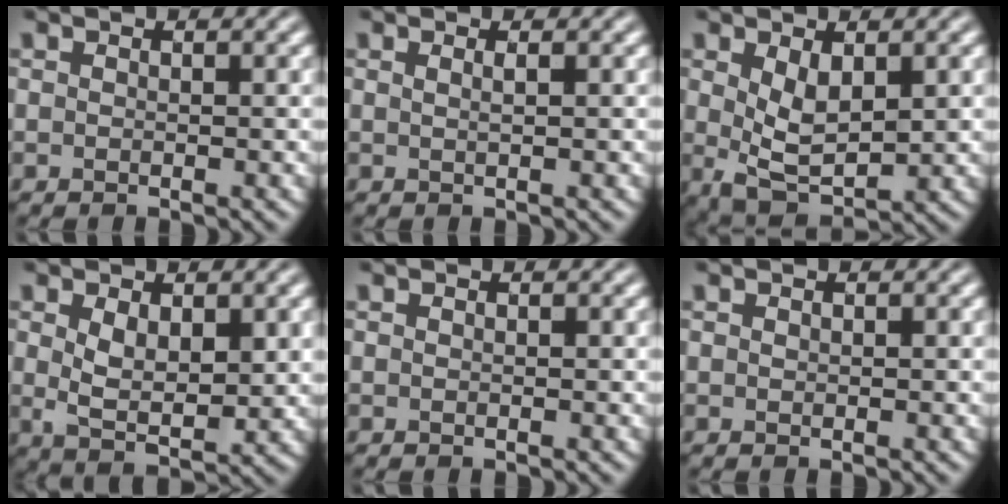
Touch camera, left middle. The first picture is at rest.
{"total": 0.8, "force": [0.4, 0.2, 0.7], "torque": [-0.010, 0.003, 0.003]}
{"total": 4.3, "force": [0.6, 2.2, 3.7], "torque": [-0.074, -0.006, 0.018]}
{"total": 4.4, "force": [0.8, 2.3, 3.7], "torque": [-0.072, -0.007, 0.021]}
{"total": 0.0}
{"total": 0.0}